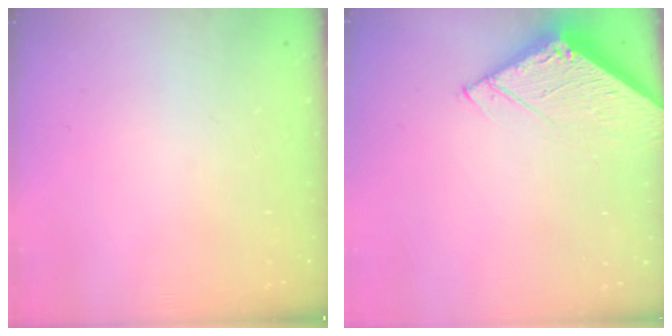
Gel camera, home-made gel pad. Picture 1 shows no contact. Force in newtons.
{"total": 5.0, "press": 4.9, "slide": 0.5}